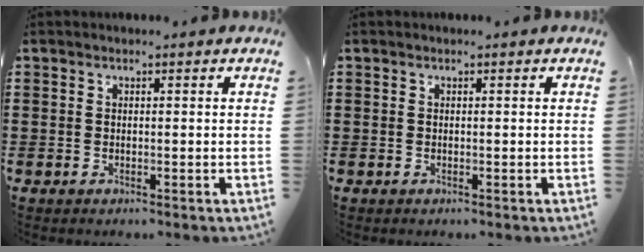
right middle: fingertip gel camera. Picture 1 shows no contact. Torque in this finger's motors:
{"motor_torque": [0.02, 0.02, 0.00, 0.01]}